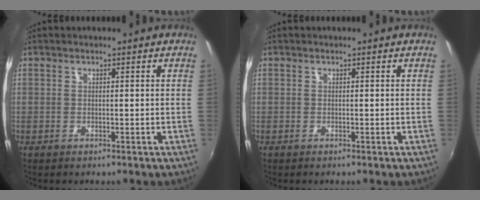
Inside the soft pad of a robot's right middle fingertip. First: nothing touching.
{"total": 0.0}